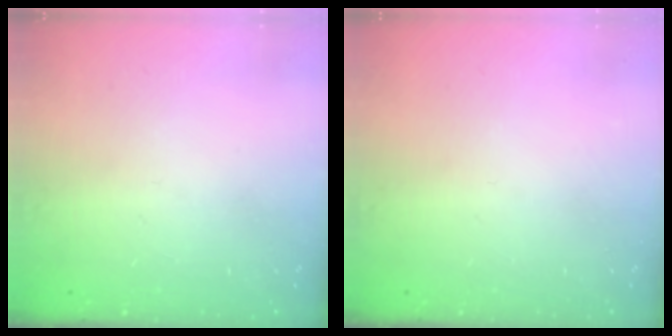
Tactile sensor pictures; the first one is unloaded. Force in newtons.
{"total": 0.0}